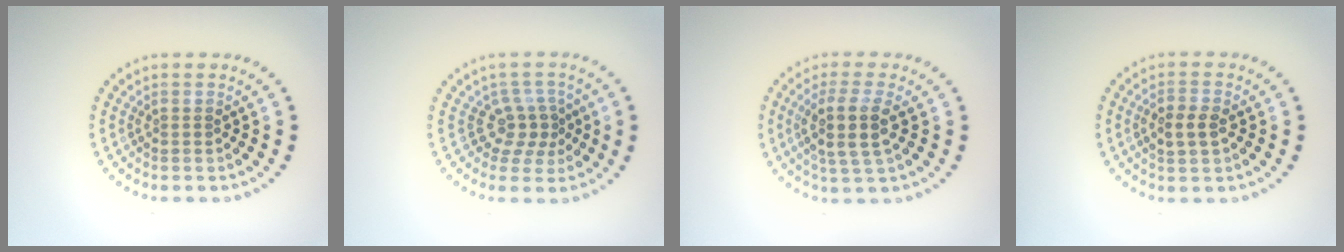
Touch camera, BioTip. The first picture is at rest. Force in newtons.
{"total": 2.8, "press": 2.0, "slide": 2.0}
{"total": 3.8, "press": 3.2, "slide": 2.0}
{"total": 2.4, "press": 2.4, "slide": 0.3}